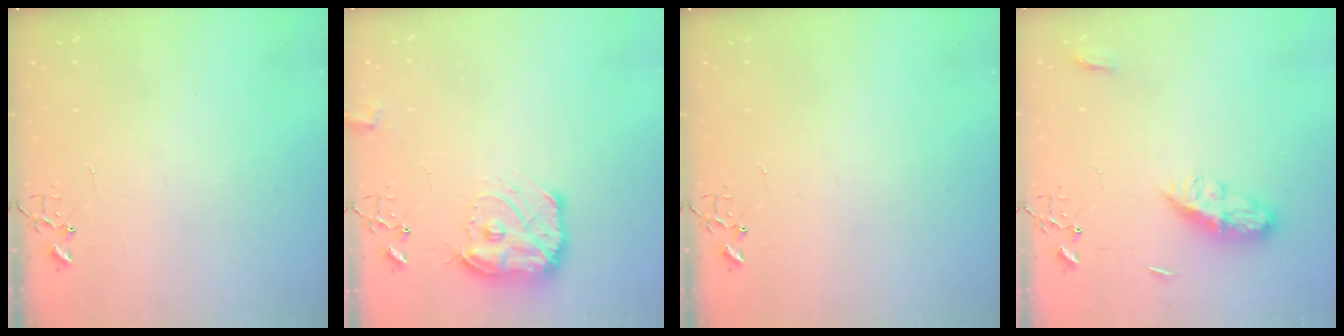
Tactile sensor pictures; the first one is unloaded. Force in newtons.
{"total": 13.9, "press": 13.9, "slide": 0.8}
{"total": 0.0}
{"total": 8.0, "press": 8.0, "slide": 0.4}